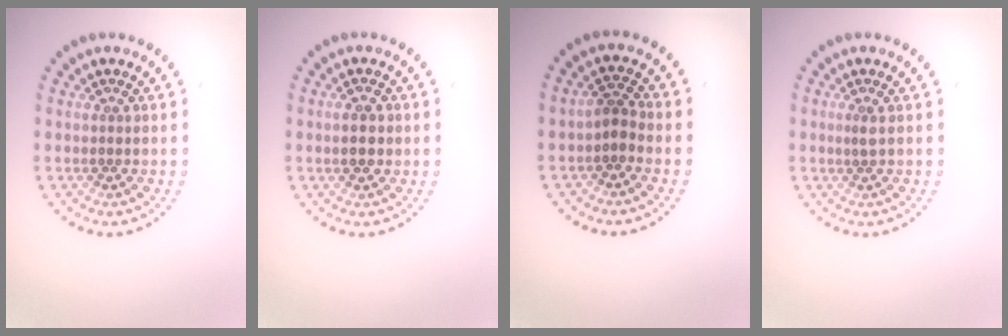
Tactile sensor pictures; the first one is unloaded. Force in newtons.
{"total": 2.4, "press": 2.4, "slide": 0.1}
{"total": 1.5, "press": 1.3, "slide": 0.9}
{"total": 0.9, "press": 0.6, "slide": 0.7}